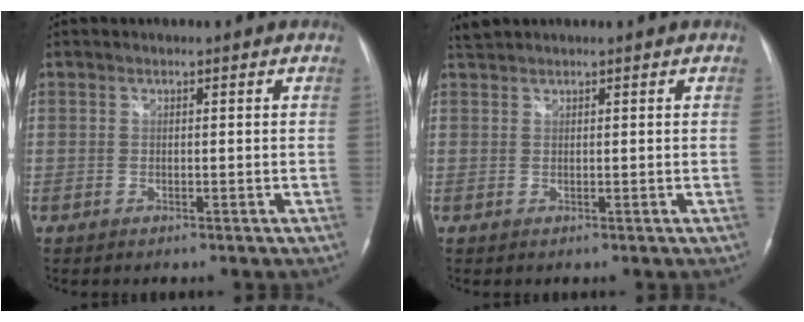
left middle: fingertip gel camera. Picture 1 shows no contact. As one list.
[{"total": 1.3, "force": [1.3, 0.0, 0.0], "torque": [-0.009, 0.015, 0.032]}]